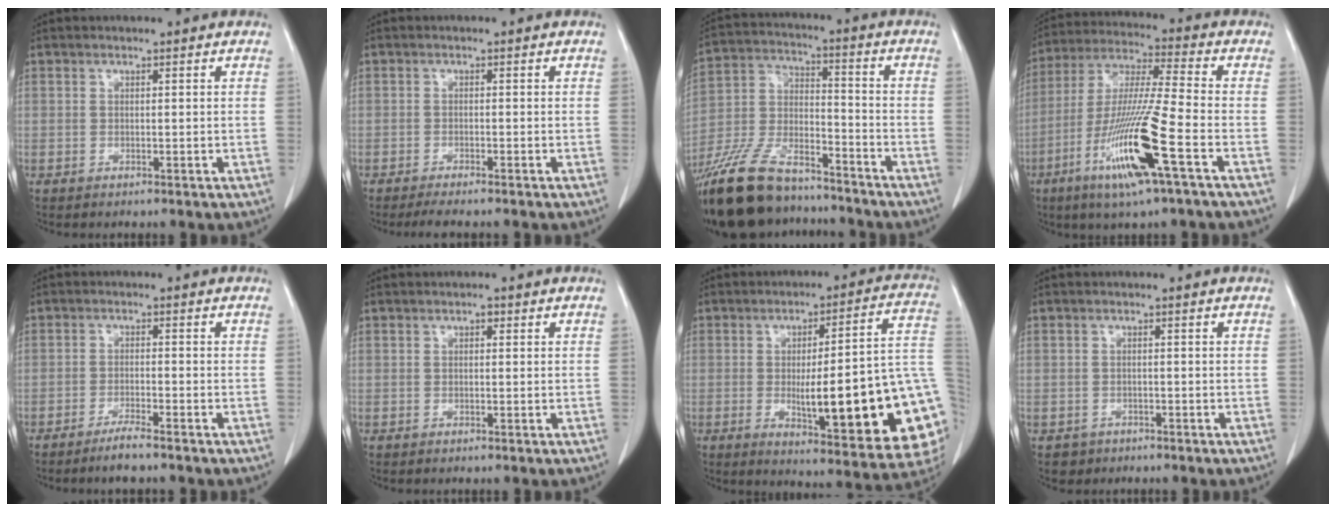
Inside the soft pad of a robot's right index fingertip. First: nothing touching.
{"total": 3.5, "force": [-3.0, 0.0, 1.7], "torque": [-0.025, -0.007, -0.046]}
{"total": 18.8, "force": [-15.5, 6.5, 8.3], "torque": [-0.190, 0.000, -0.276]}
{"total": 16.0, "force": [-6.8, -0.2, 14.5], "torque": [-0.299, -0.023, -0.128]}
{"total": 3.3, "force": [-2.6, -0.1, 1.9], "torque": [-0.040, -0.005, -0.051]}
{"total": 0.7, "force": [0.3, 0.4, 0.5], "torque": [-0.008, 0.003, 0.003]}
{"total": 24.5, "force": [-4.0, 3.4, 23.9], "torque": [-0.229, 0.006, -0.046]}
{"total": 2.0, "force": [-1.2, 1.7, -0.1], "torque": [-0.002, 0.007, -0.019]}